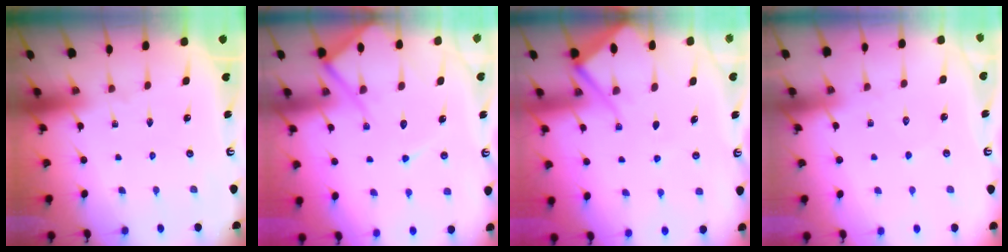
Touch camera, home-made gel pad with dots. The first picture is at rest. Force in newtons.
{"total": 11.9, "press": 11.8, "slide": 1.2}
{"total": 8.4, "press": 8.3, "slide": 1.1}
{"total": 5.0, "press": 5.0, "slide": 0.6}